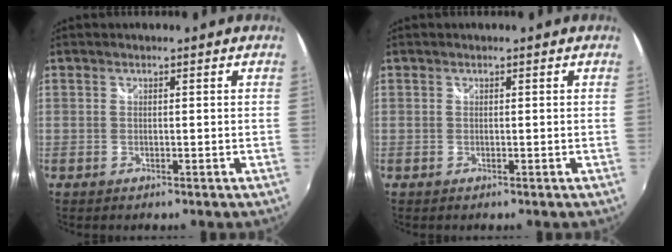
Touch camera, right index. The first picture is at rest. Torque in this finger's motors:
{"motor_torque": [0.06, 0.09, 0.04, 0.01]}